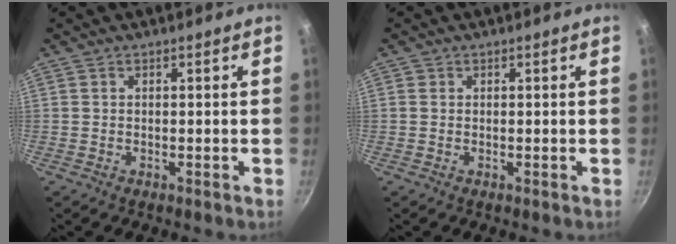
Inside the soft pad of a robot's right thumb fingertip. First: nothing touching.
{"total": 0.7, "force": [0.1, 0.7, 0.2], "torque": [-0.001, 0.001, -0.001]}